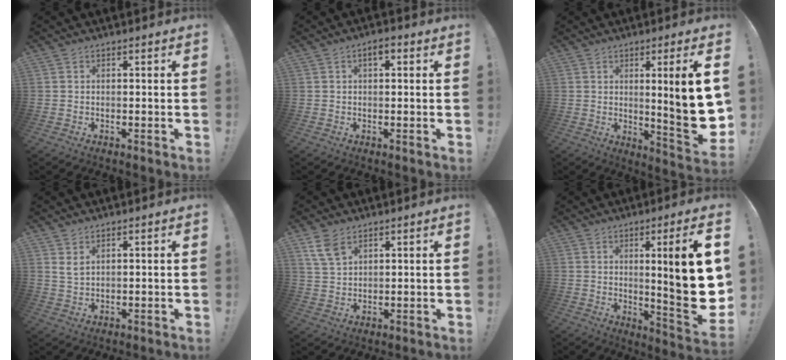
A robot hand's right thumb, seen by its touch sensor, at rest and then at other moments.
{"total": 2.7, "force": [1.0, 1.3, 2.2], "torque": [-0.031, 0.002, 0.014]}
{"total": 13.7, "force": [1.6, 0.6, 13.6], "torque": [-0.193, -0.023, 0.019]}
{"total": 3.2, "force": [2.0, 1.3, 2.2], "torque": [-0.031, -0.011, 0.035]}
{"total": 6.6, "force": [4.3, 3.5, 3.6], "torque": [-0.062, -0.019, 0.084]}
{"total": 17.2, "force": [2.6, 1.3, 17.0], "torque": [-0.239, -0.031, 0.035]}